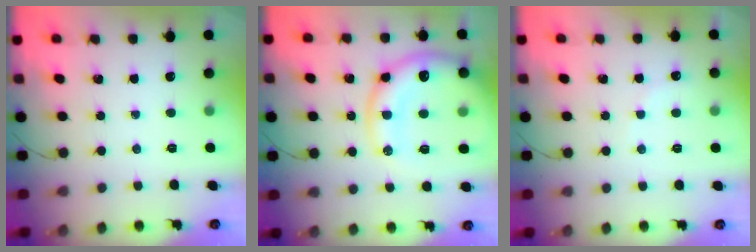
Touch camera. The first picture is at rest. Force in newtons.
{"total": 17.6, "press": 17.2, "slide": 3.9}
{"total": 5.0, "press": 4.9, "slide": 1.0}